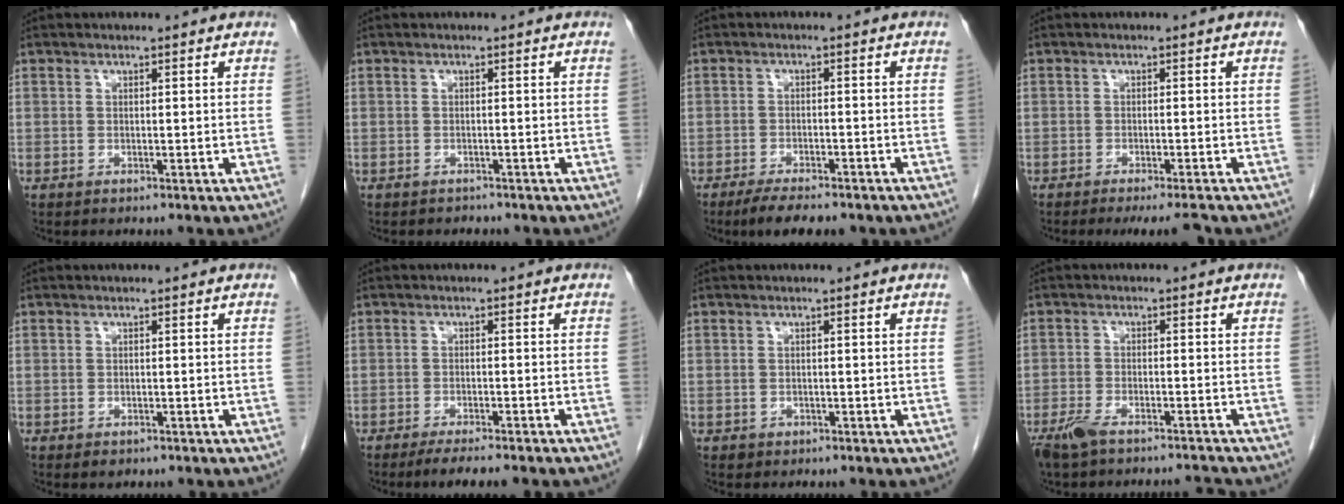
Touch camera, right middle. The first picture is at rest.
{"total": 1.1, "force": [-1.0, 0.5, -0.1], "torque": [-0.007, 0.000, -0.017]}
{"total": 6.8, "force": [-5.3, 1.7, 3.8], "torque": [-0.057, -0.010, -0.077]}
{"total": 4.8, "force": [-4.1, 0.1, 2.4], "torque": [-0.021, -0.009, -0.061]}
{"total": 1.0, "force": [-0.6, 0.7, 0.5], "torque": [-0.010, 0.000, -0.003]}
{"total": 5.4, "force": [-4.3, 0.0, 3.2], "torque": [-0.043, -0.010, -0.063]}
{"total": 0.8, "force": [-0.4, 0.7, 0.1], "torque": [-0.006, 0.002, -0.002]}
{"total": 6.1, "force": [-5.4, 0.8, 2.8], "torque": [-0.057, -0.009, -0.098]}